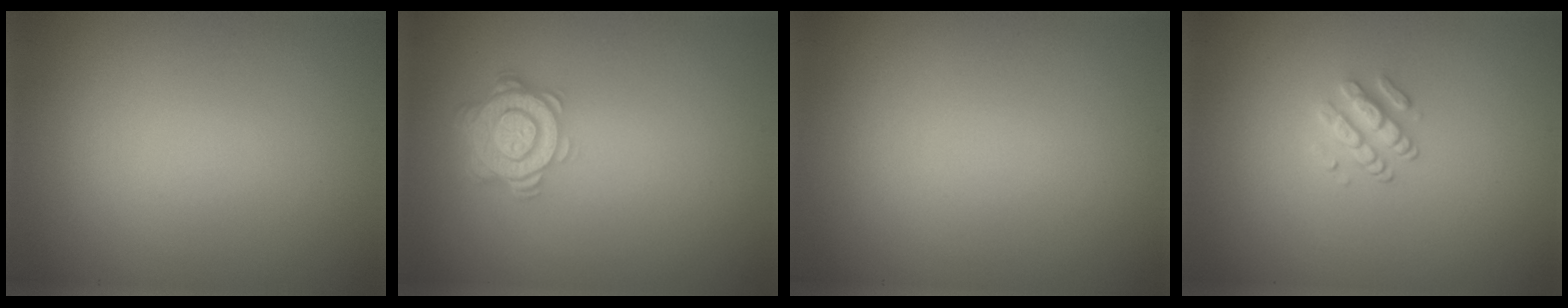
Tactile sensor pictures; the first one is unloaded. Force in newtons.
{"total": 4.8, "press": 3.6, "slide": 3.1}
{"total": 0.0}
{"total": 1.8, "press": 1.3, "slide": 1.2}